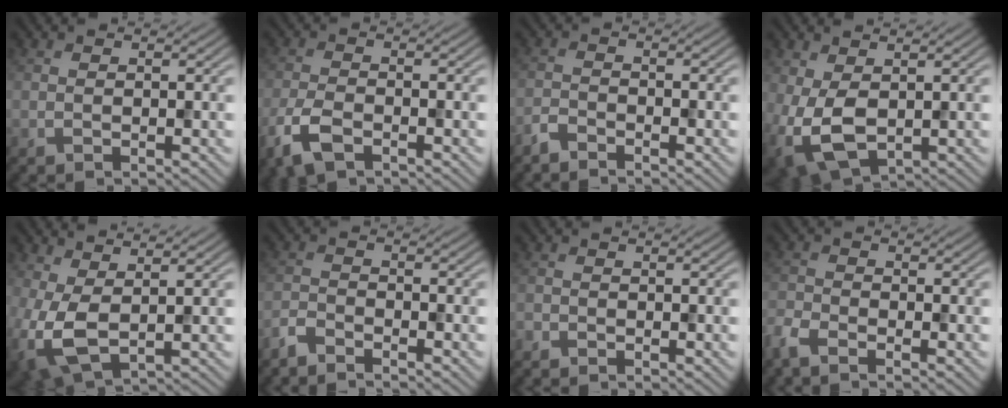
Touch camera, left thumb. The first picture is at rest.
{"total": 5.1, "force": [-3.1, 2.2, 3.5], "torque": [-0.084, -0.011, -0.069]}
{"total": 2.1, "force": [-2.0, 0.4, 0.7], "torque": [-0.016, -0.003, -0.049]}
{"total": 6.2, "force": [-0.6, 3.8, 4.9], "torque": [-0.122, -0.010, -0.008]}
{"total": 5.6, "force": [0.3, 2.8, 4.8], "torque": [-0.124, -0.004, 0.006]}
{"total": 2.8, "force": [-2.6, 0.5, 0.9], "torque": [-0.021, -0.005, -0.063]}
{"total": 0.9, "force": [-0.8, 0.4, 0.1], "torque": [-0.002, -0.002, -0.018]}
{"total": 3.4, "force": [-2.7, 1.1, 1.7], "torque": [-0.044, -0.011, -0.071]}